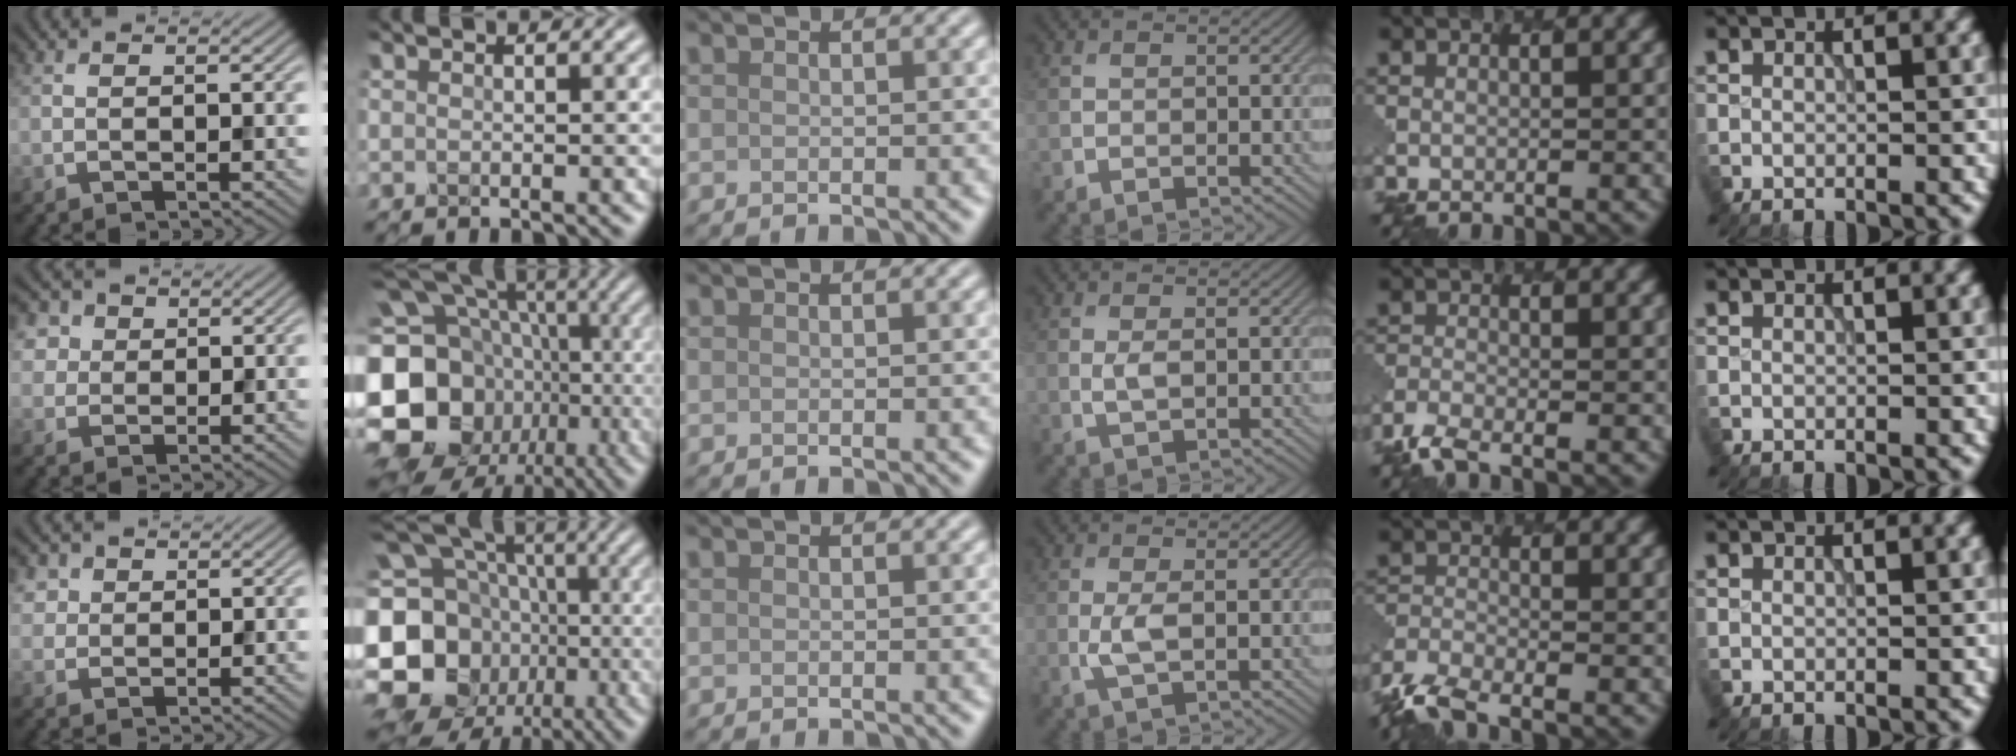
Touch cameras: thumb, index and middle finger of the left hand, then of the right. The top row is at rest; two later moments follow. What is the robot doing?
{"motion": "extract", "object": "pen bag"}